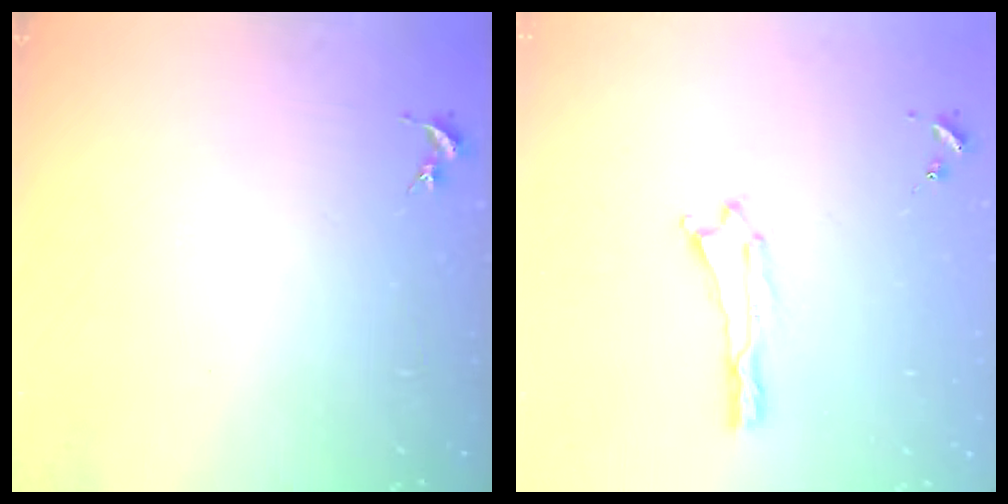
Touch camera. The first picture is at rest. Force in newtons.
{"total": 0.0}